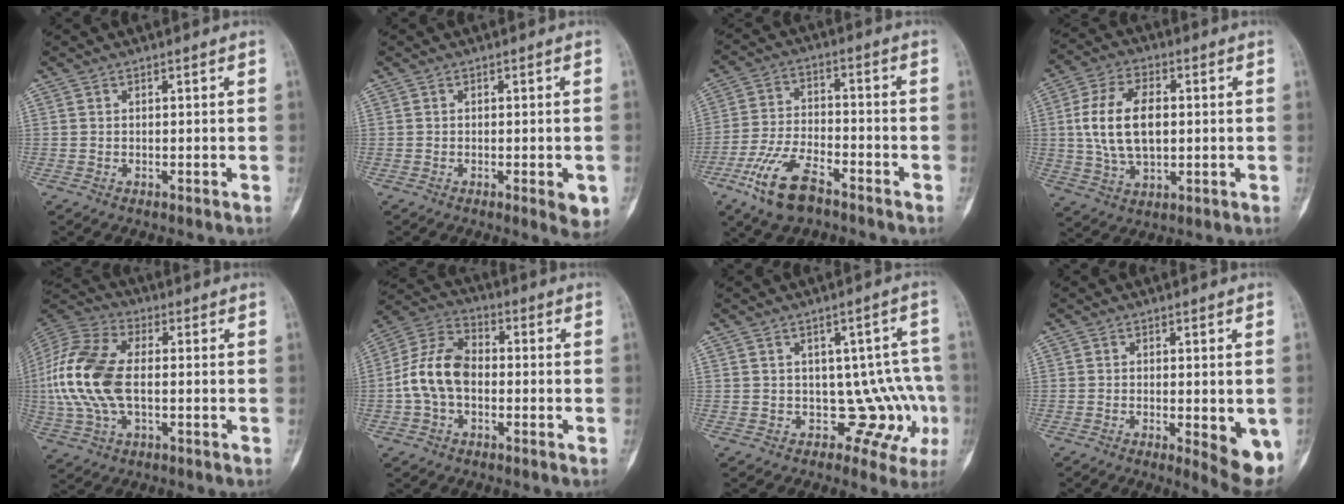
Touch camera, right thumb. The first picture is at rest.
{"total": 4.1, "force": [-1.4, 1.4, 3.6], "torque": [-0.030, -0.005, -0.014]}
{"total": 11.9, "force": [-7.3, 5.3, 7.8], "torque": [-0.151, 0.028, -0.141]}
{"total": 13.6, "force": [1.0, 8.2, 10.9], "torque": [-0.194, 0.008, 0.021]}
{"total": 17.5, "force": [-0.5, 9.9, 14.3], "torque": [-0.321, 0.018, -0.011]}
{"total": 11.4, "force": [-1.4, 7.7, 8.3], "torque": [-0.151, 0.035, -0.039]}
{"total": 9.6, "force": [-1.8, 6.8, 6.5], "torque": [-0.012, 0.017, -0.014]}
{"total": 7.8, "force": [-1.9, 2.6, 7.1], "torque": [-0.079, -0.016, -0.021]}